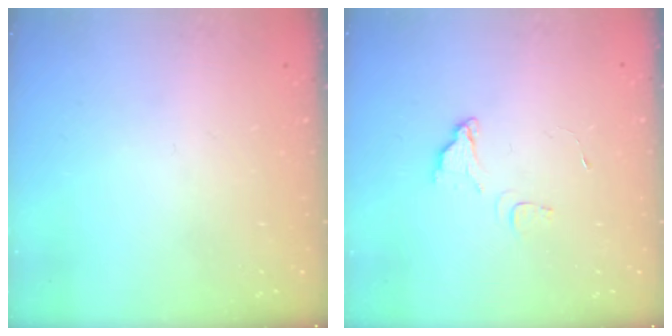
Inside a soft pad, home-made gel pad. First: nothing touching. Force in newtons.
{"total": 3.9, "press": 3.8, "slide": 0.3}